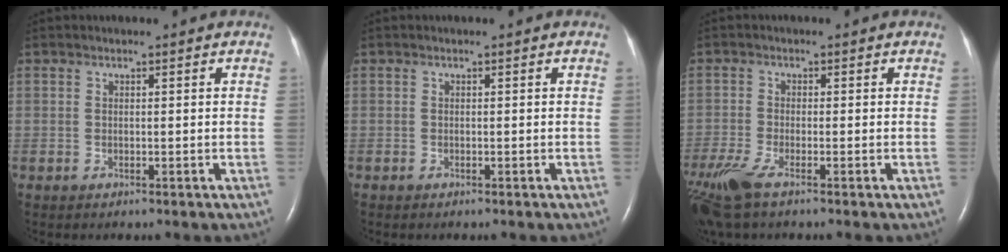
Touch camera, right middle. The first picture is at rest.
{"total": 0.0}
{"total": 6.6, "force": [-4.4, 1.1, 4.8], "torque": [-0.107, -0.019, -0.087]}